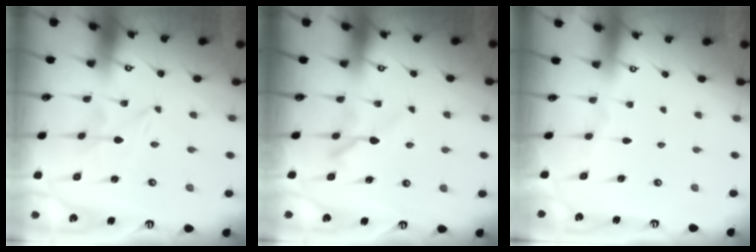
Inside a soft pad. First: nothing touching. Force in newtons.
{"total": 5.5, "press": 5.4, "slide": 0.9}
{"total": 0.0}